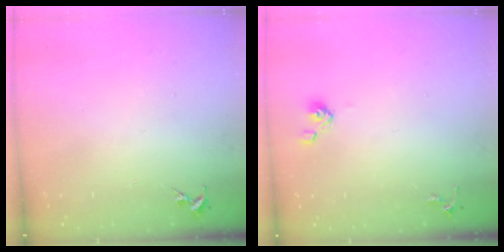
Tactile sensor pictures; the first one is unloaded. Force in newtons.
{"total": 3.8, "press": 3.5, "slide": 1.6}